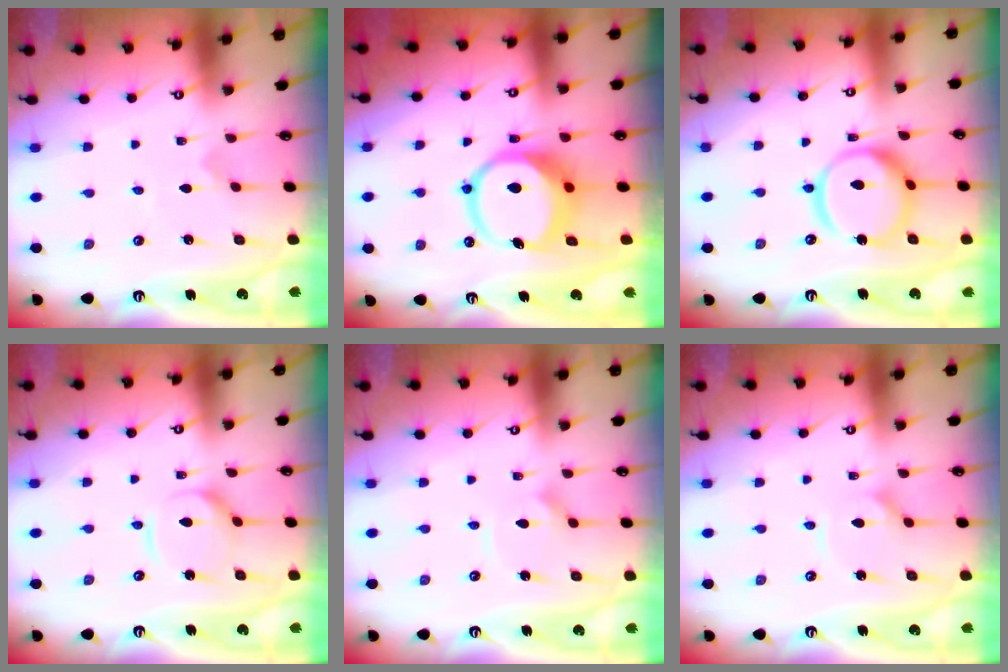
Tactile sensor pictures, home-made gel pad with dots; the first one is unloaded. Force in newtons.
{"total": 12.2, "press": 12.1, "slide": 1.7}
{"total": 16.6, "press": 16.5, "slide": 1.6}
{"total": 6.5, "press": 6.5, "slide": 0.4}
{"total": 2.8, "press": 2.8, "slide": 0.4}
{"total": 2.5, "press": 2.5, "slide": 0.3}